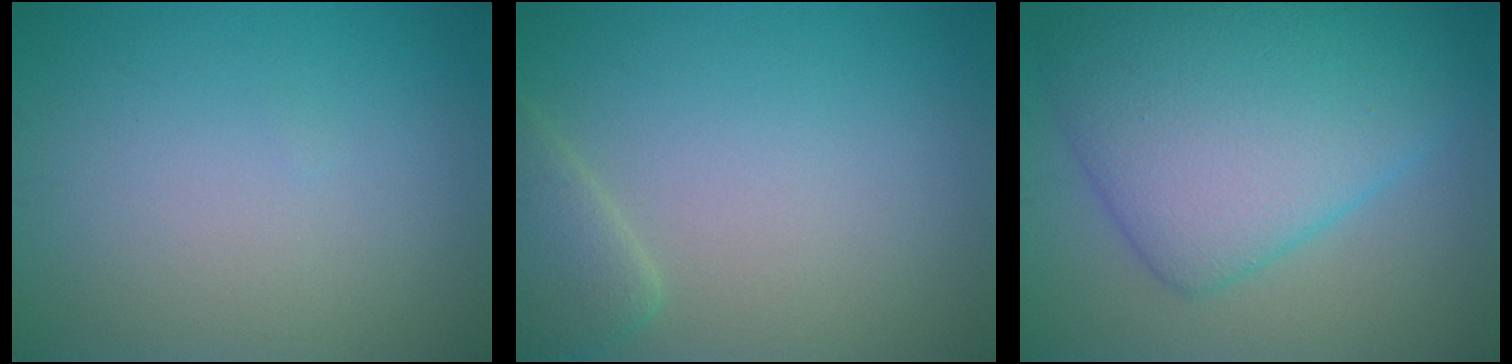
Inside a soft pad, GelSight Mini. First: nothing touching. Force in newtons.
{"total": 2.6, "press": 2.5, "slide": 0.3}
{"total": 9.7, "press": 9.7, "slide": 0.2}